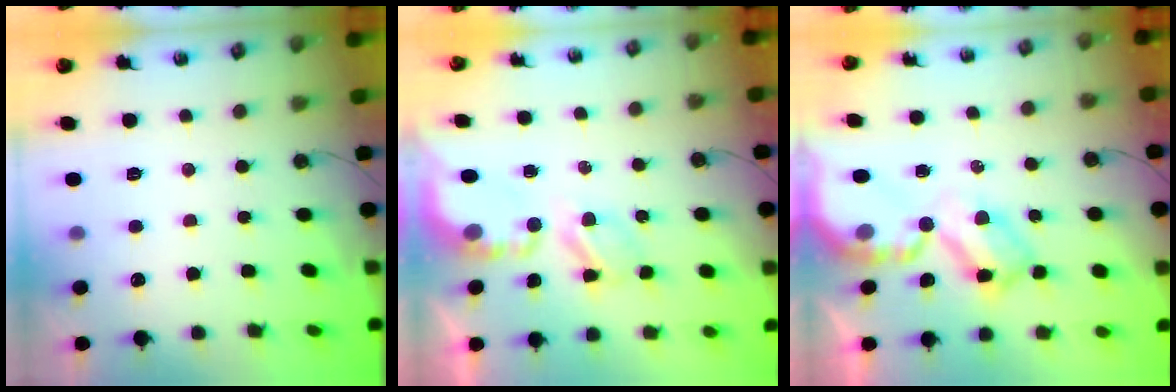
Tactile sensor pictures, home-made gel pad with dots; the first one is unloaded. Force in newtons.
{"total": 4.8, "press": 4.7, "slide": 0.4}
{"total": 9.0, "press": 9.0, "slide": 0.6}